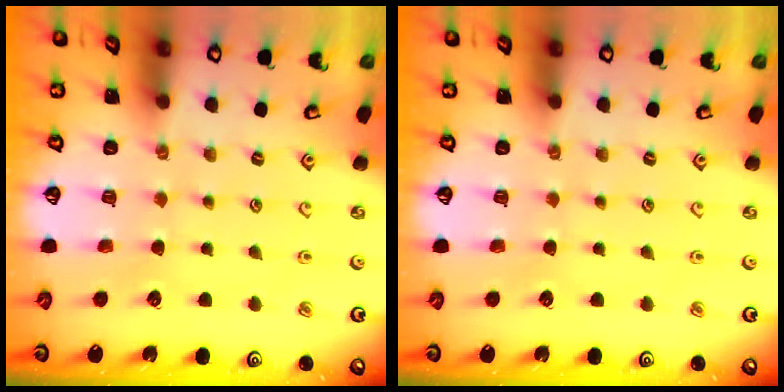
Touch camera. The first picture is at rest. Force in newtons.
{"total": 0.0}